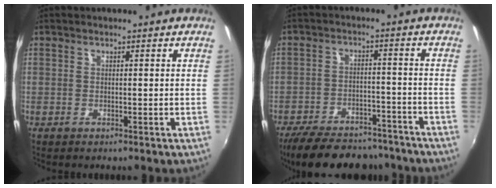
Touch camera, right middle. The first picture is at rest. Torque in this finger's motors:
{"motor_torque": [1.04, -1.10, 0.11, 0.06]}